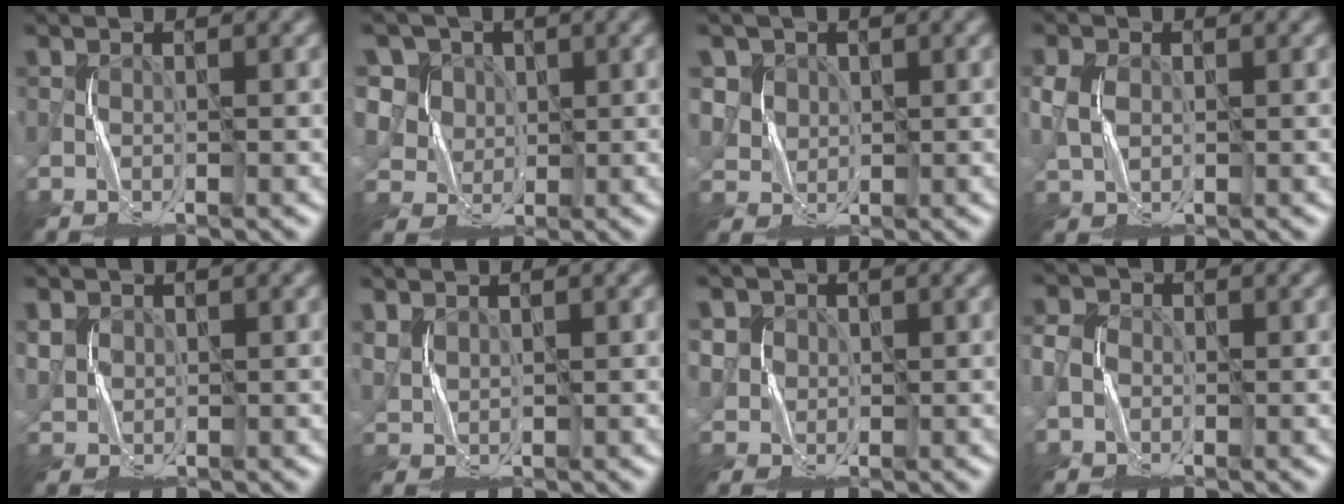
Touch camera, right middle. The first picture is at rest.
{"total": 8.3, "force": [4.0, 6.5, 3.3], "torque": [-0.076, 0.015, 0.052]}
{"total": 3.6, "force": [1.8, 3.0, 0.8], "torque": [-0.041, -0.006, 0.042]}
{"total": 2.3, "force": [0.3, 1.8, 1.5], "torque": [-0.049, 0.000, 0.005]}
{"total": 1.6, "force": [0.7, 1.3, 0.5], "torque": [-0.028, -0.002, 0.016]}
{"total": 1.4, "force": [1.1, 0.7, 0.6], "torque": [-0.028, -0.002, 0.028]}
{"total": 2.8, "force": [0.9, 2.6, 0.4], "torque": [-0.029, -0.002, 0.020]}
{"total": 2.9, "force": [-0.3, 2.6, 1.2], "torque": [-0.031, 0.006, -0.018]}